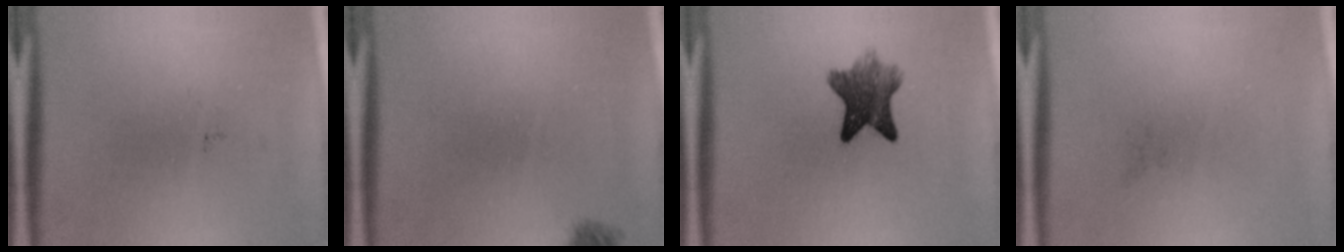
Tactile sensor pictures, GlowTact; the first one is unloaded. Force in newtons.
{"total": 1.0}
{"total": 7.0}
{"total": 0.0}